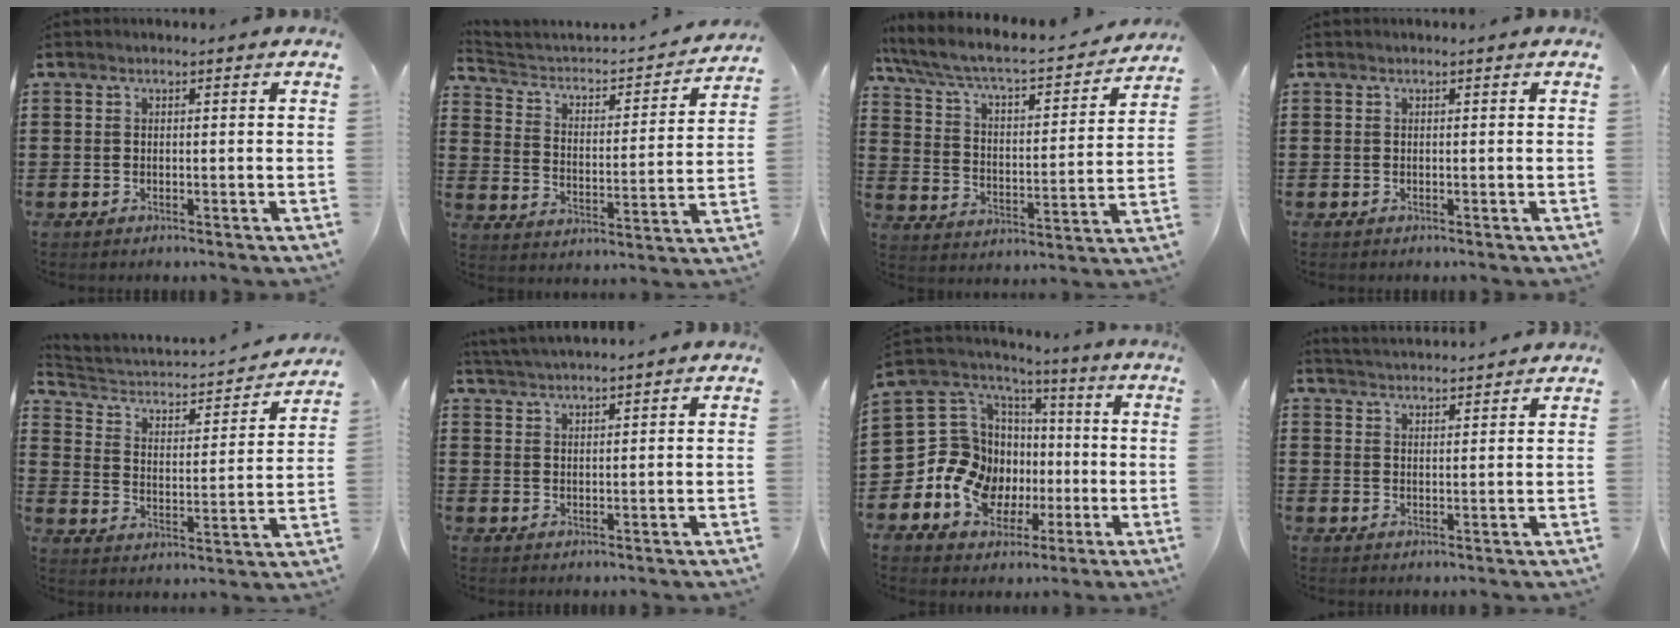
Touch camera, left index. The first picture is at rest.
{"total": 2.9, "force": [2.5, 1.1, 1.0], "torque": [-0.042, -0.028, 0.029]}
{"total": 5.4, "force": [4.5, 0.8, 2.9], "torque": [-0.078, -0.040, 0.067]}
{"total": 0.0}
{"total": 3.3, "force": [2.9, 1.1, 1.0], "torque": [-0.045, -0.030, 0.038]}
{"total": 2.6, "force": [2.5, -0.7, 0.1], "torque": [-0.009, -0.006, 0.047]}
{"total": 12.1, "force": [-2.6, 11.1, 4.1], "torque": [-0.130, -0.011, -0.042]}
{"total": 2.8, "force": [2.8, -0.6, -0.1], "torque": [-0.007, -0.013, 0.050]}